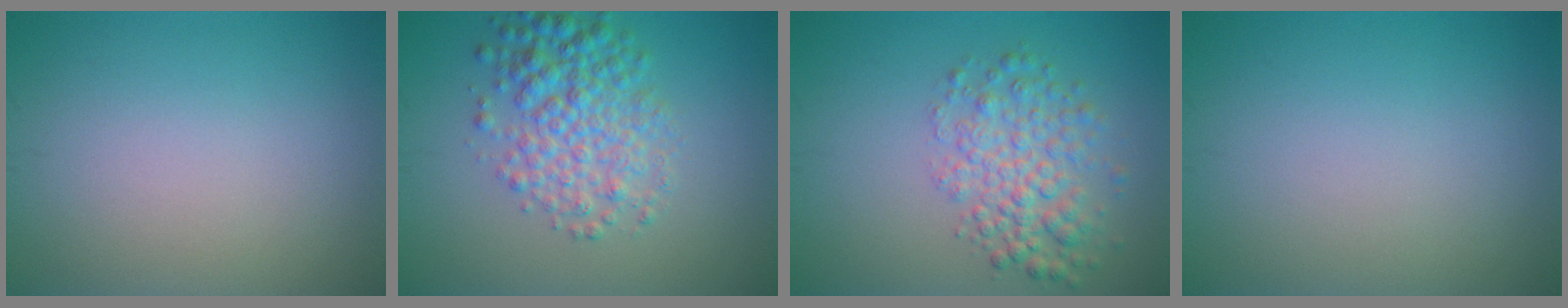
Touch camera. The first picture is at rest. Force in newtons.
{"total": 5.0, "press": 5.0, "slide": 0.1}
{"total": 4.3, "press": 4.3, "slide": 0.2}
{"total": 0.0}